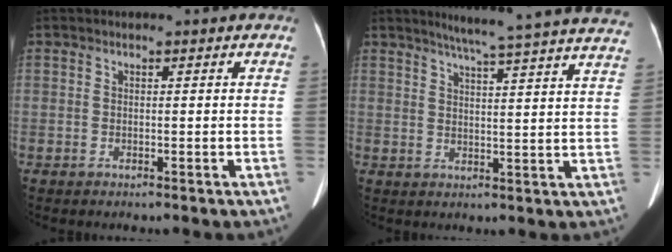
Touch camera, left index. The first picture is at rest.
{"total": 21.5, "force": [19.3, -0.8, 9.5], "torque": [-0.137, -0.039, 0.230]}